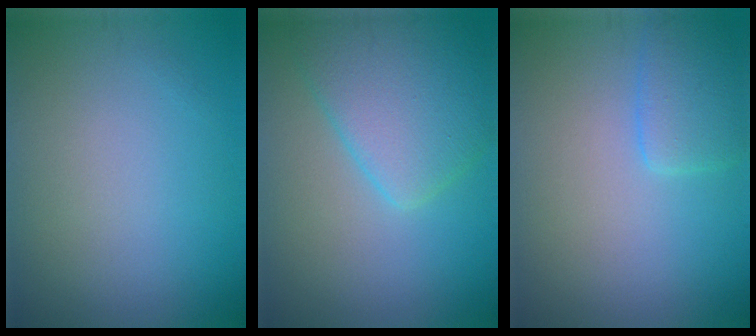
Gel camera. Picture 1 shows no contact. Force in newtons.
{"total": 6.0, "press": 6.0, "slide": 0.2}
{"total": 2.6, "press": 2.5, "slide": 0.2}